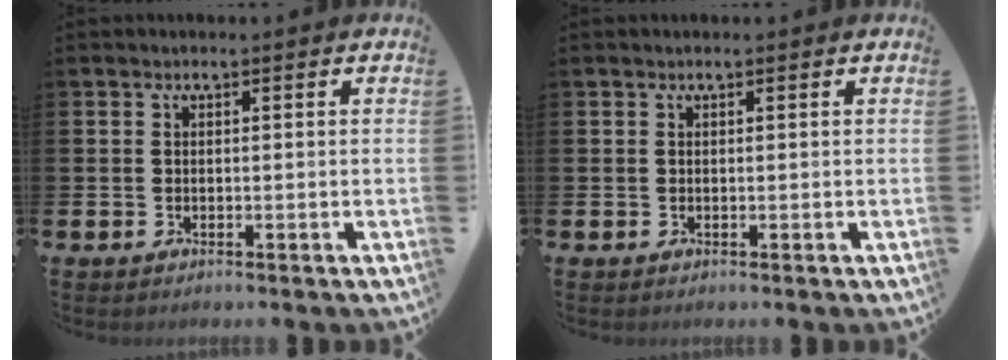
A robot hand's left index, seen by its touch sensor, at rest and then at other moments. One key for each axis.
{"total": 0.0}